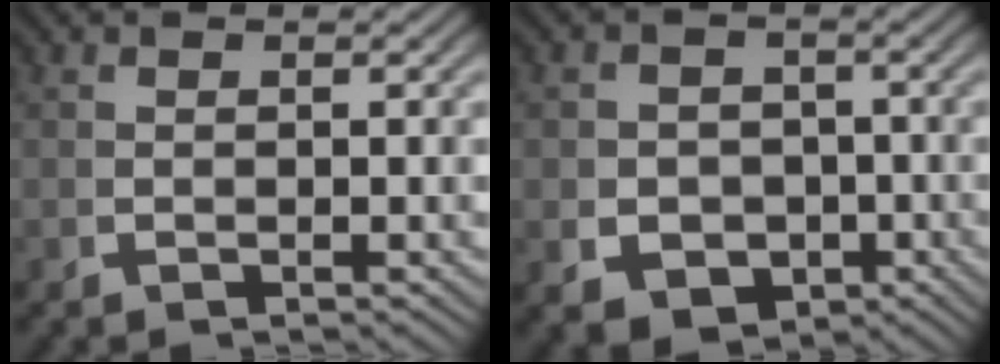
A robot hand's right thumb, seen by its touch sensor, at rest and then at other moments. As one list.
[{"total": 6.9, "force": [-2.8, 5.6, 3.0], "torque": [-0.053, -0.032, -0.030]}]